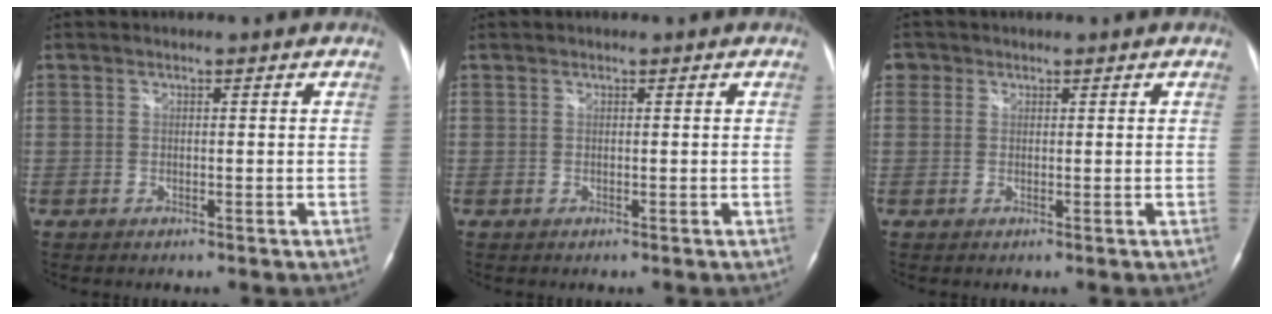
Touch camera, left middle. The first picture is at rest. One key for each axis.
{"total": 0.0}
{"total": 1.8, "fx": 0.8, "fy": 1.6, "fz": 0.3, "tx": 0.006, "ty": 0.006, "tz": 0.009}